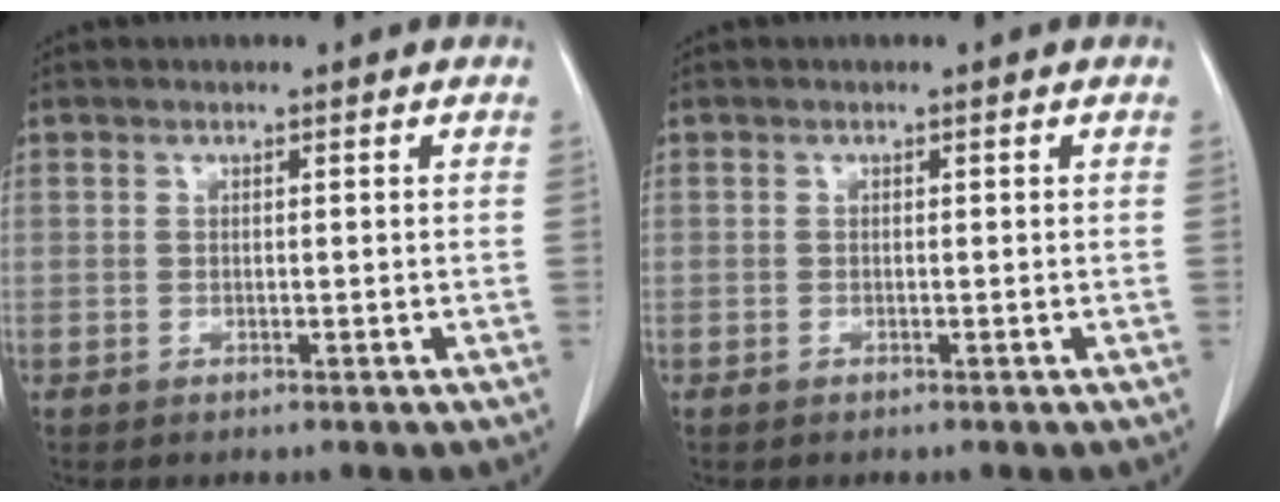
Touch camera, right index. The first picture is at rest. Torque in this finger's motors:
{"motor_torque": [0.15, -0.12, 0.05, 0.01]}